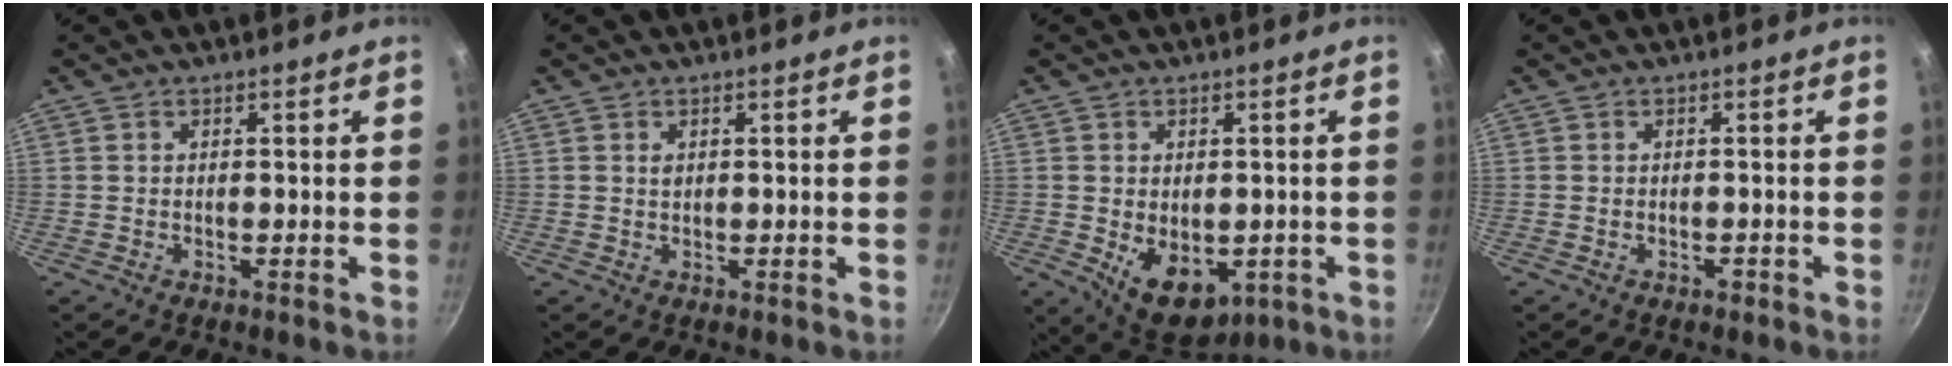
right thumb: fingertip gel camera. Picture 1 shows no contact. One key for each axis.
{"total": 1.0, "fx": 0.4, "fy": 0.7, "fz": 0.6, "tx": -0.009, "ty": 0.001, "tz": 0.007}
{"total": 10.5, "fx": -2.2, "fy": 7.1, "fz": 7.4, "tx": -0.083, "ty": -0.010, "tz": -0.009}
{"total": 0.9, "fx": -0.6, "fy": 0.5, "fz": 0.5, "tx": -0.008, "ty": 0.005, "tz": -0.005}